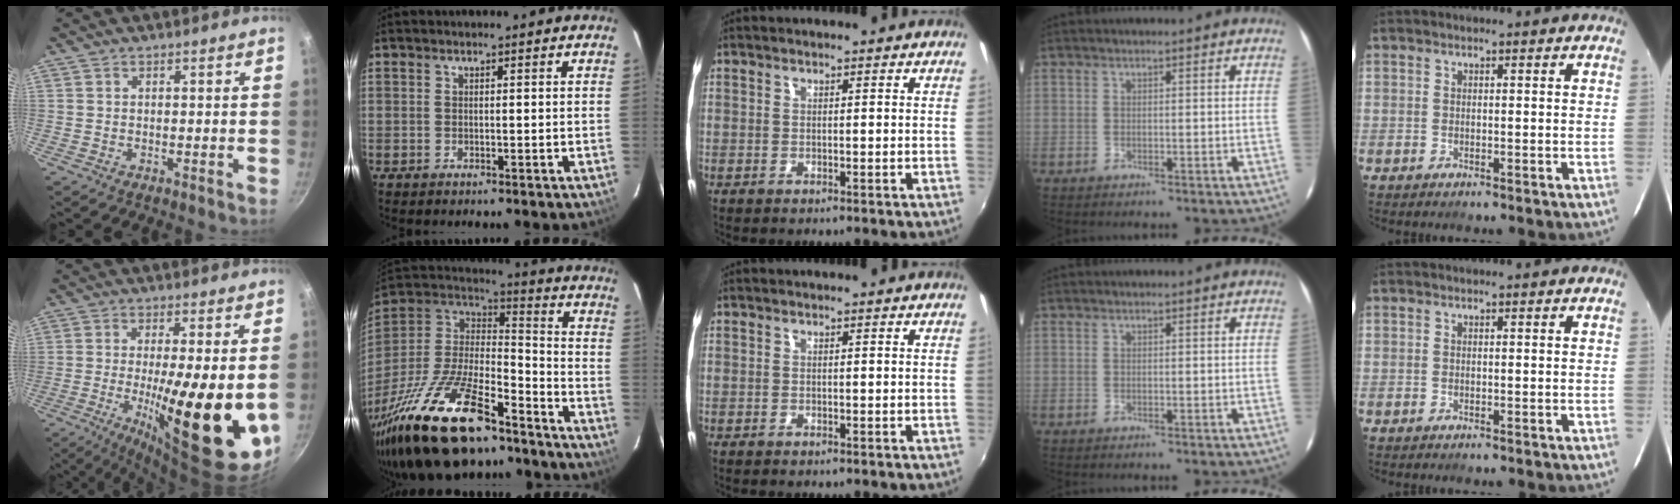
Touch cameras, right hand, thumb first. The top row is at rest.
{"thumb": {"total": 20.3, "force": [-2.1, 5.2, 19.5], "torque": [-0.287, -0.024, -0.028]}, "index": {"total": 31.9, "force": [-21.6, 12.3, 20.0], "torque": [-0.407, -0.028, -0.350]}}